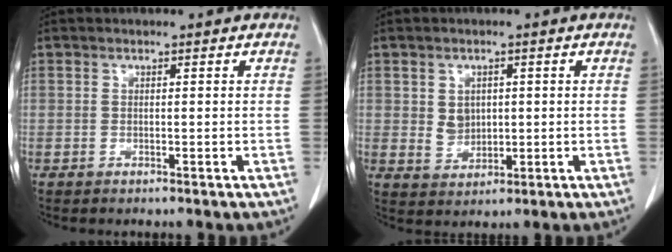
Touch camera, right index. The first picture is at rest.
{"total": 3.7, "force": [0.6, 3.1, 2.0], "torque": [-0.031, 0.002, 0.020]}